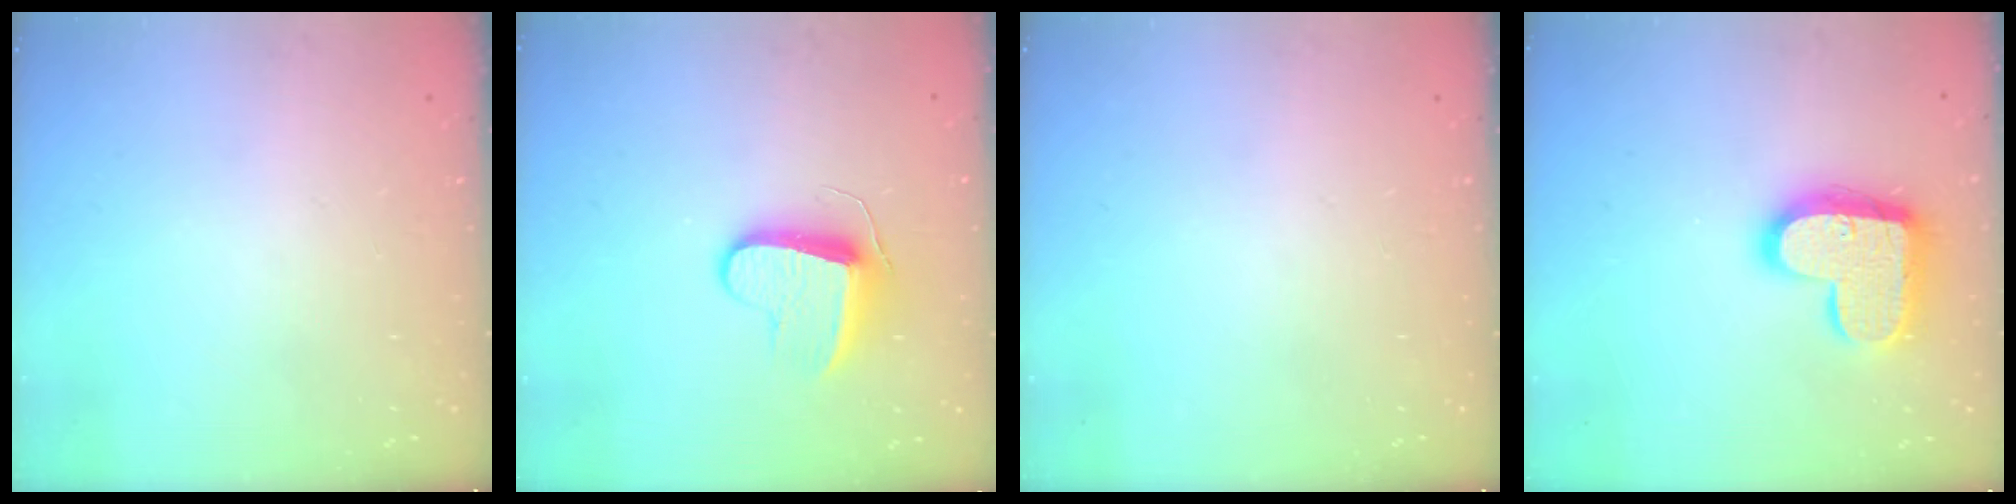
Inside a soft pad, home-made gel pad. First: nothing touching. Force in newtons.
{"total": 9.0, "press": 9.0, "slide": 0.2}
{"total": 0.0}
{"total": 16.9, "press": 16.8, "slide": 1.1}